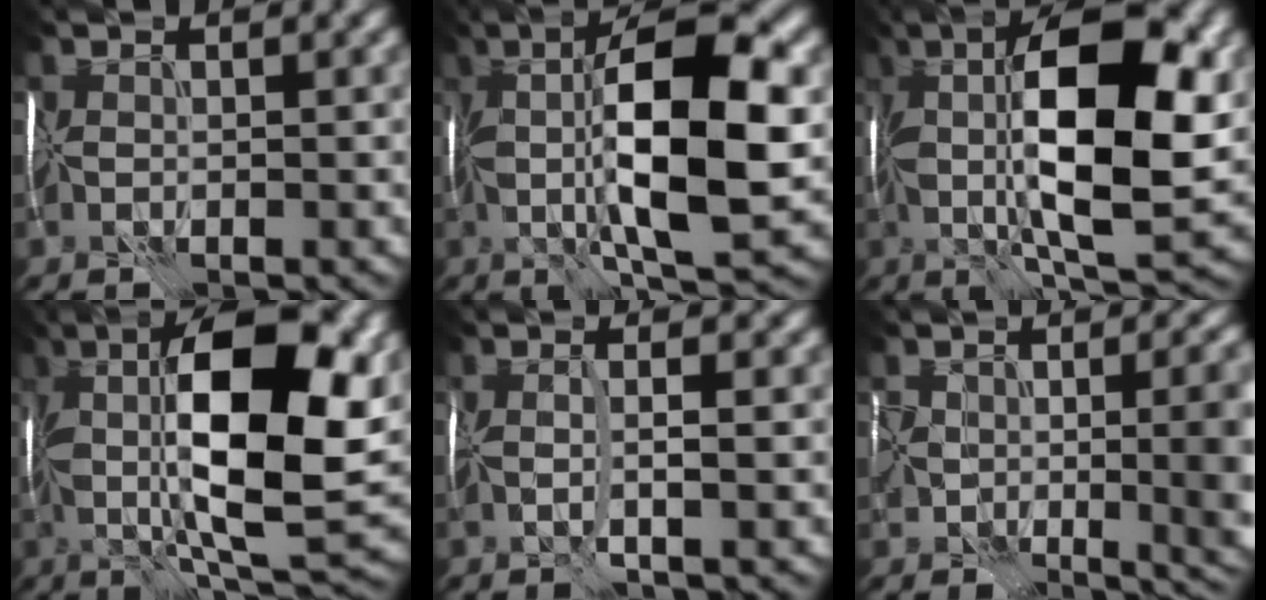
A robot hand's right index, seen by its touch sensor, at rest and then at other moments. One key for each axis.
{"total": 12.1, "fx": 1.3, "fy": 3.4, "fz": 11.5, "tx": -0.204, "ty": -0.001, "tz": 0.021}
{"total": 12.9, "fx": 2.3, "fy": 4.1, "fz": 12.0, "tx": -0.205, "ty": -0.001, "tz": 0.039}
{"total": 14.2, "fx": 2.8, "fy": 4.6, "fz": 13.2, "tx": -0.222, "ty": 0.000, "tz": 0.045}
{"total": 1.3, "fx": 0.6, "fy": -0.4, "fz": 1.0, "tx": -0.017, "ty": 0.002, "tz": 0.004}
{"total": 11.0, "fx": -1.2, "fy": 6.1, "fz": 9.0, "tx": -0.108, "ty": -0.038, "tz": 0.023}